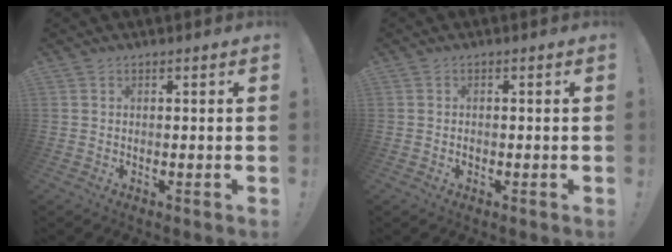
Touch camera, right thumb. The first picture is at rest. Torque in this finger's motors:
{"motor_torque": [0.00, 0.09, -0.25, -0.09, 0.00]}